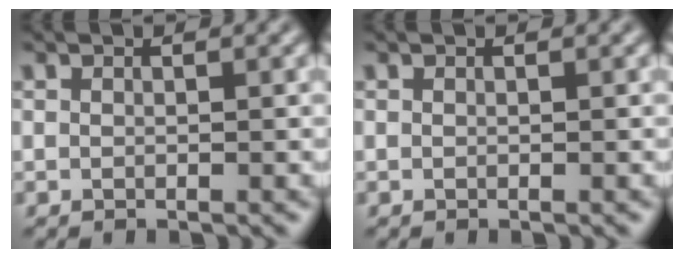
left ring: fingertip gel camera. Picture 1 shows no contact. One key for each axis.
{"total": 0.0}